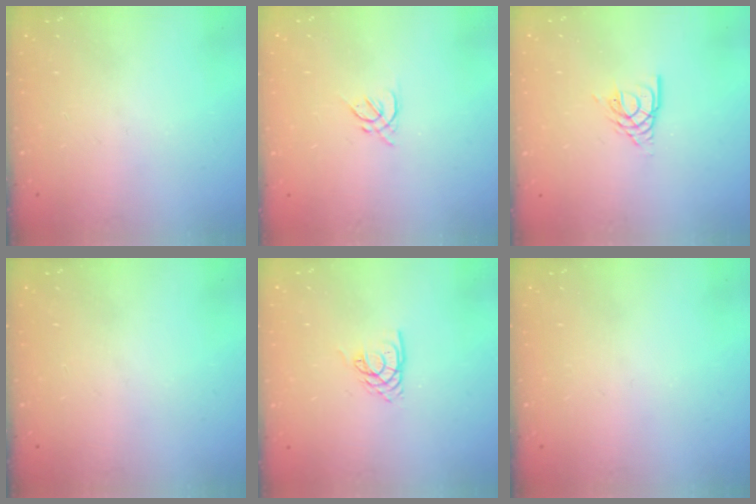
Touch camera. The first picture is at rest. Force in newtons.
{"total": 1.3, "press": 1.2, "slide": 0.5}
{"total": 2.6, "press": 2.5, "slide": 0.4}
{"total": 0.0}
{"total": 3.4, "press": 3.4, "slide": 0.2}
{"total": 0.0}